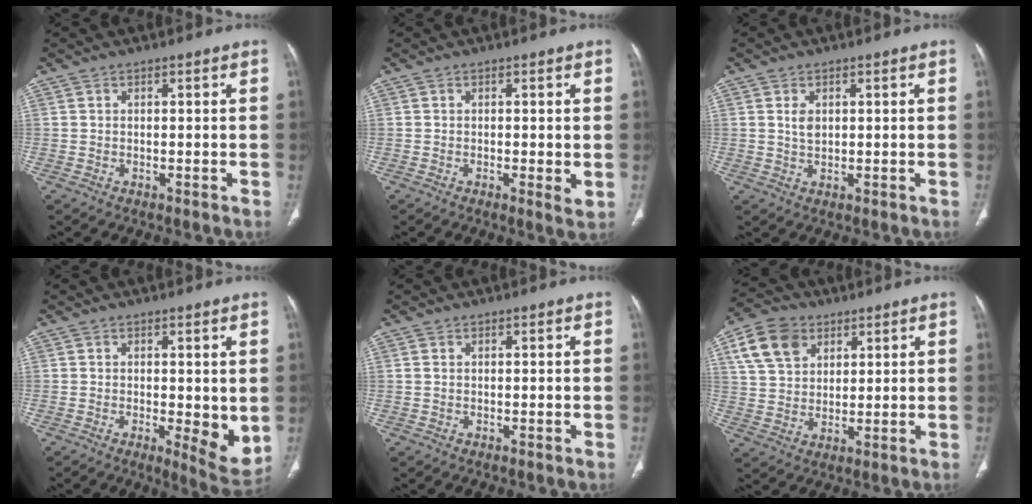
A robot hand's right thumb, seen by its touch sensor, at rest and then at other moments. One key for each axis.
{"total": 2.5, "fx": -0.3, "fy": 0.8, "fz": 2.4, "tx": -0.041, "ty": -0.009, "tz": -0.007}
{"total": 2.6, "fx": 0.7, "fy": 1.7, "fz": 1.8, "tx": -0.028, "ty": -0.003, "tz": 0.018}
{"total": 7.1, "fx": -0.4, "fy": 2.5, "fz": 6.6, "tx": -0.085, "ty": -0.020, "tz": -0.003}
{"total": 0.7, "fx": 0.2, "fy": 0.5, "fz": 0.5, "tx": -0.014, "ty": 0.004, "tz": 0.008}
{"total": 11.0, "fx": 5.0, "fy": 7.9, "fz": 5.7, "tx": -0.090, "ty": -0.005, "tz": 0.097}